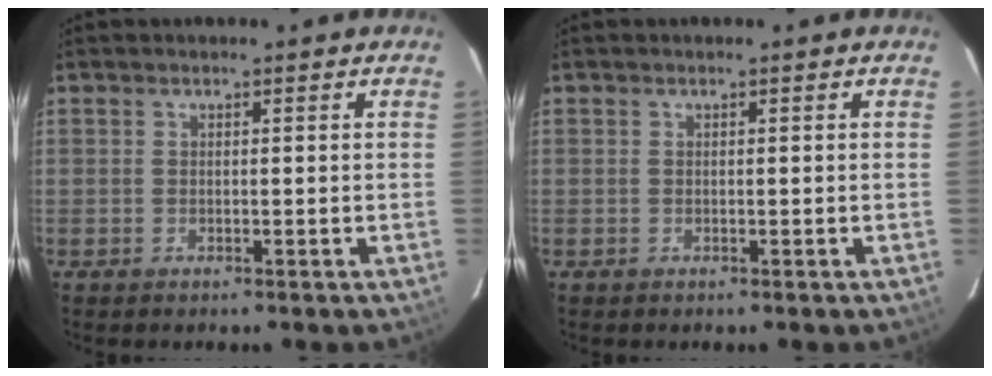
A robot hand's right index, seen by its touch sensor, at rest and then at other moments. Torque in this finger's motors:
{"motor_torque": [0.01, 0.01, 0.00, 0.00]}